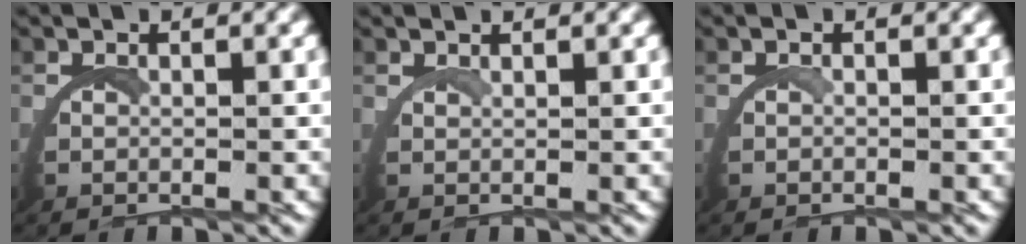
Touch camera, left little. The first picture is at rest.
{"total": 1.5, "force": [1.1, -1.0, -0.1], "torque": [0.000, 0.004, 0.020]}
{"total": 0.0}